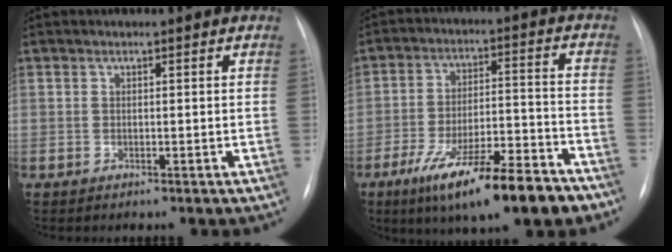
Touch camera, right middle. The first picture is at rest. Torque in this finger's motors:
{"motor_torque": [1.42, -0.72, 0.58, 0.12]}